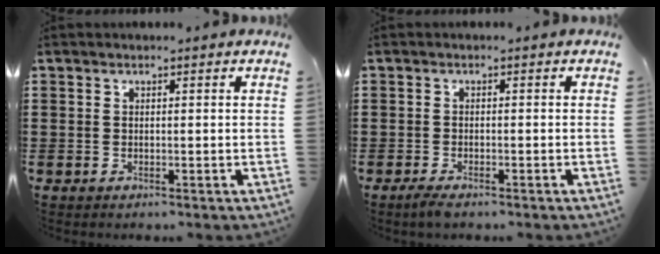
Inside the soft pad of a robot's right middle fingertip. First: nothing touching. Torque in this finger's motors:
{"motor_torque": [1.09, 0.49, 0.23, 0.05]}